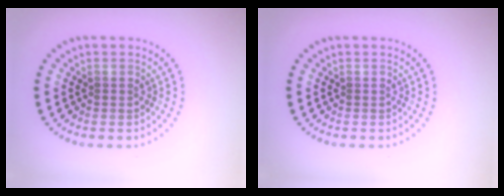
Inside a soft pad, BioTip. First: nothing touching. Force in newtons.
{"total": 0.0}